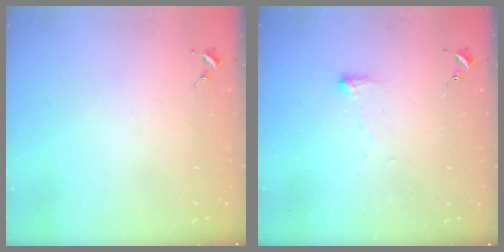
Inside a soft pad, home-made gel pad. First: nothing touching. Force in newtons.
{"total": 2.8, "press": 2.7, "slide": 0.8}